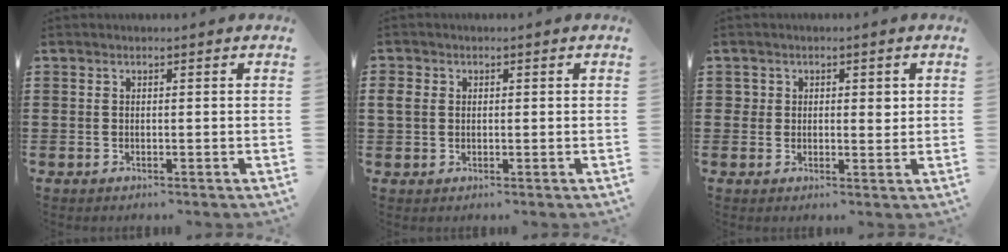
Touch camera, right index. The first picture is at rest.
{"total": 2.2, "force": [0.3, 1.9, 1.0], "torque": [-0.032, 0.005, 0.002]}
{"total": 2.2, "force": [0.6, 1.9, 1.0], "torque": [-0.018, 0.008, 0.007]}